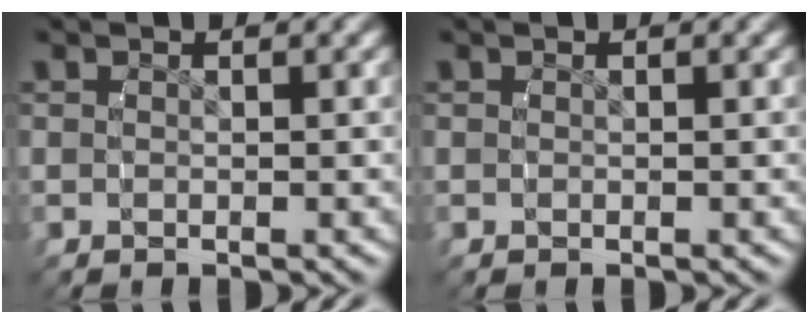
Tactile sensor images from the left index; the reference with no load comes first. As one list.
[{"total": 0.0}]